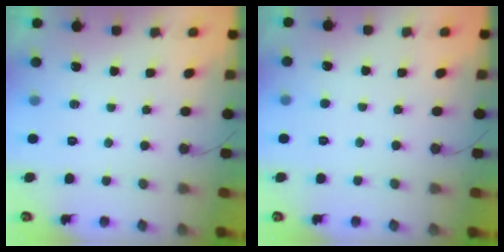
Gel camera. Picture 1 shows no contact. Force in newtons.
{"total": 2.5, "press": 2.5, "slide": 0.3}